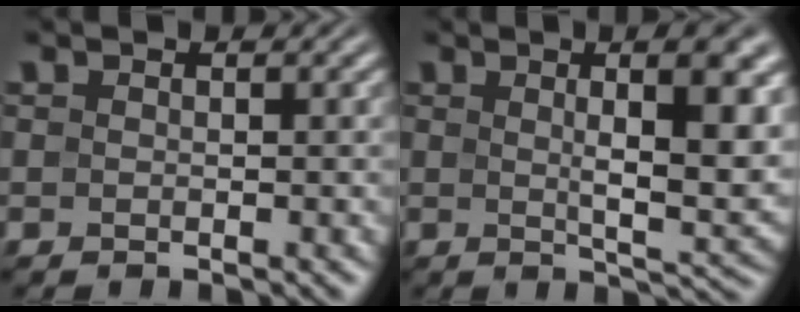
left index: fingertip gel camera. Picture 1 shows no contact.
{"total": 10.4, "force": [2.3, 3.1, 9.6], "torque": [-0.110, 0.004, 0.023]}